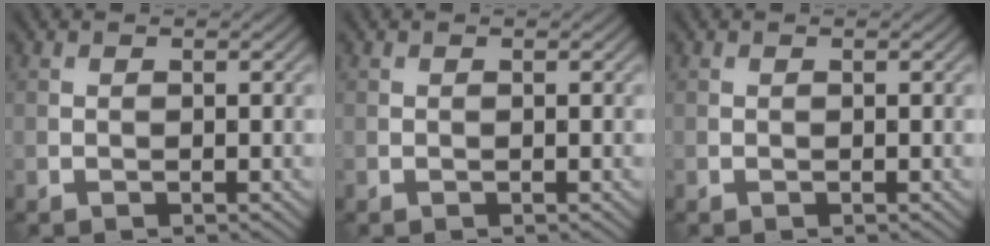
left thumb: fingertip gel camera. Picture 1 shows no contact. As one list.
[{"total": 0.0}, {"total": 0.0}]